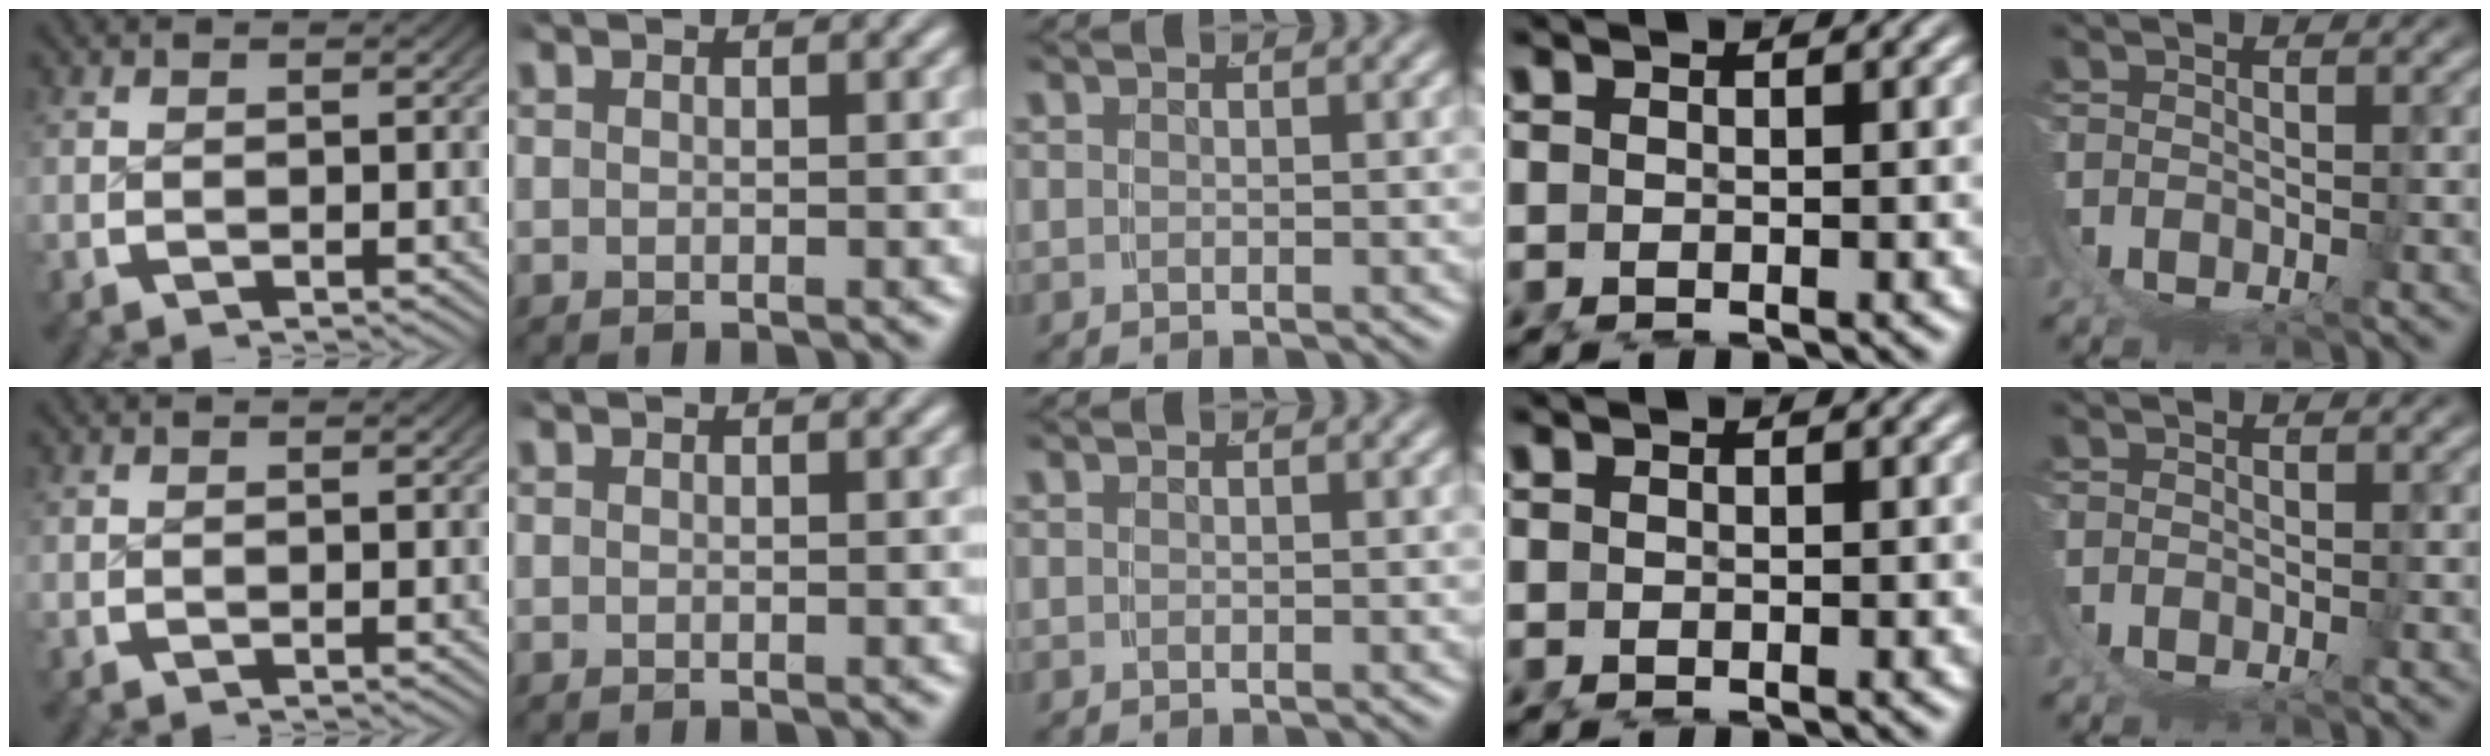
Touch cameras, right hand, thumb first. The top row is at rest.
{"index": {"total": 0.9, "force": [-0.6, 0.4, -0.4], "torque": [0.004, 0.002, -0.014]}}